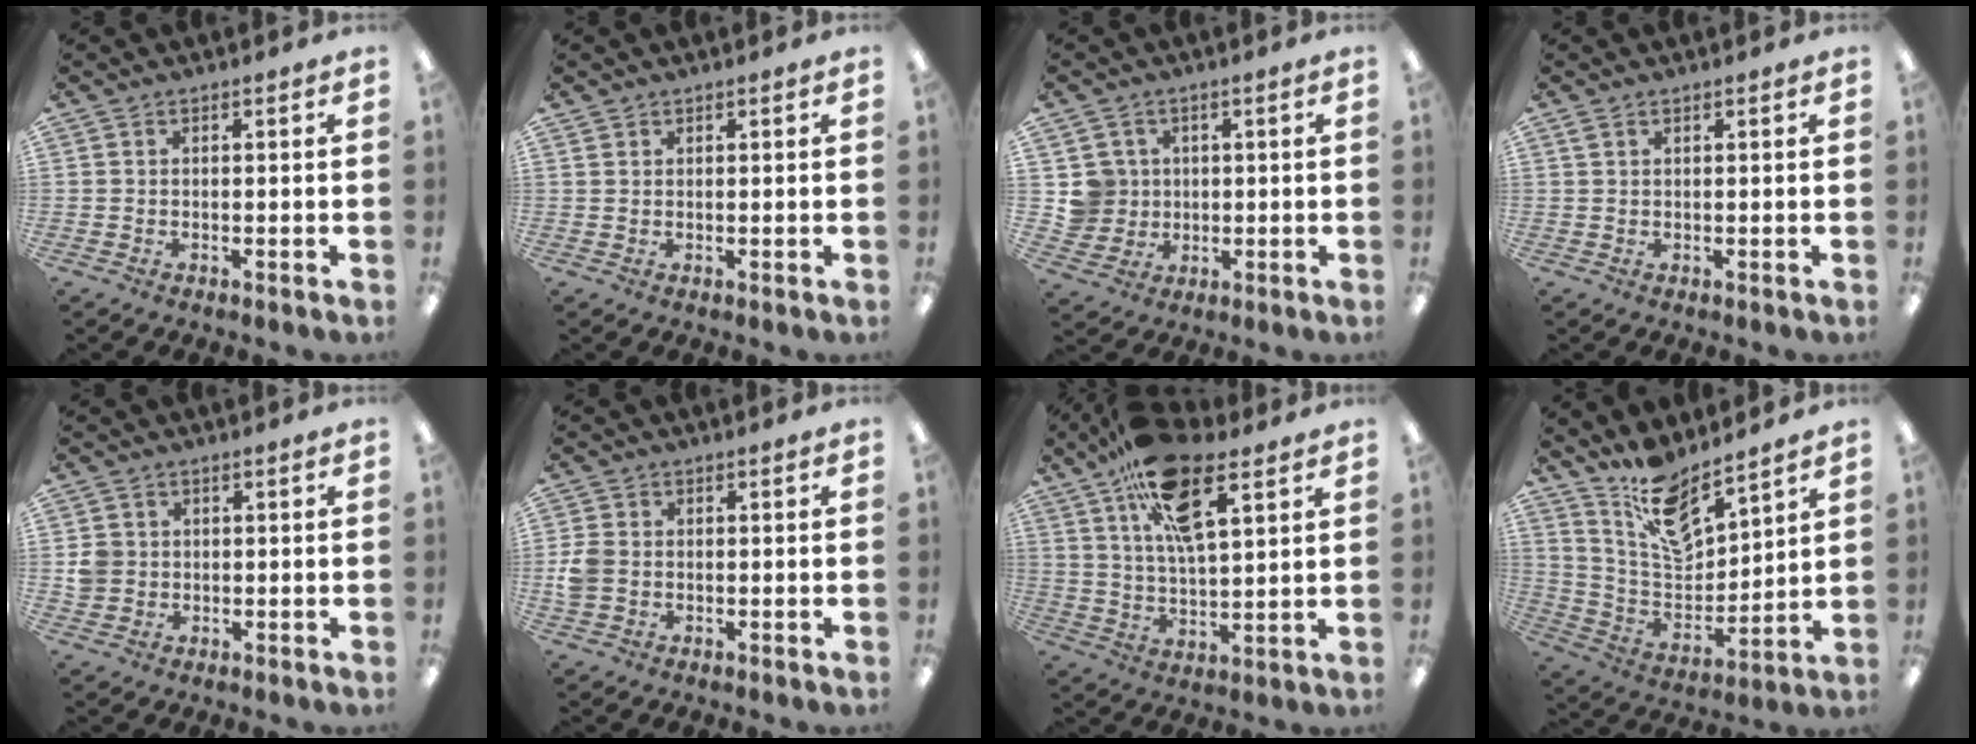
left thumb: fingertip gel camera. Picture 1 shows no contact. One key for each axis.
{"total": 1.2, "fx": 1.0, "fy": 0.6, "fz": 0.0, "tx": -0.001, "ty": -0.001, "tz": 0.021}
{"total": 6.5, "fx": 1.6, "fy": 6.3, "fz": 0.3, "tx": -0.016, "ty": 0.007, "tz": 0.036}
{"total": 0.9, "fx": 0.6, "fy": 0.4, "fz": 0.6, "tx": -0.013, "ty": 0.001, "tz": 0.011}
{"total": 3.5, "fx": 0.2, "fy": 3.4, "fz": 0.6, "tx": -0.009, "ty": 0.004, "tz": 0.003}
{"total": 4.6, "fx": -0.4, "fy": 3.7, "fz": 2.6, "tx": -0.058, "ty": 0.005, "tz": -0.007}
{"total": 16.9, "fx": 9.7, "fy": 7.1, "fz": 11.9, "tx": -0.204, "ty": -0.025, "tz": 0.167}
{"total": 14.3, "fx": 11.3, "fy": 5.5, "fz": 6.8, "tx": -0.129, "ty": -0.071, "tz": 0.206}